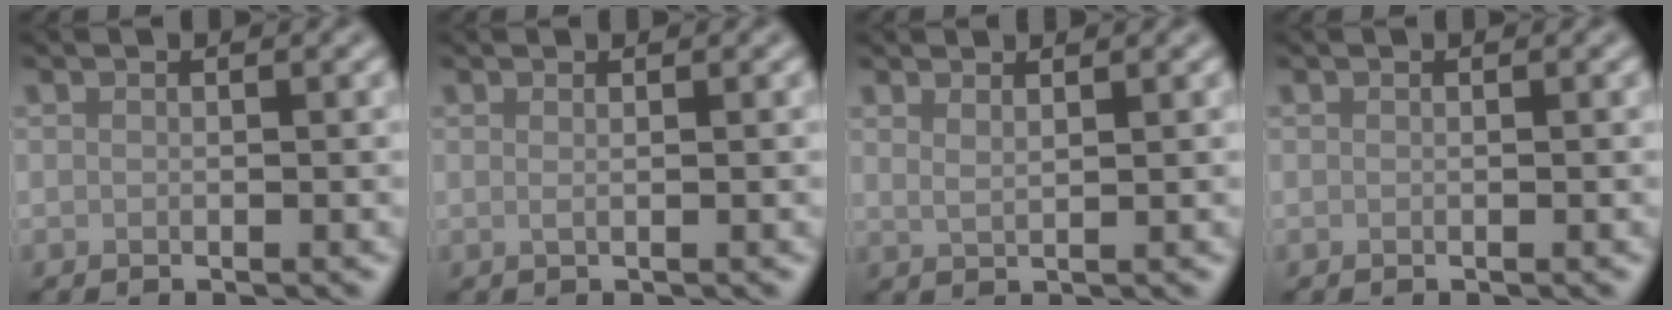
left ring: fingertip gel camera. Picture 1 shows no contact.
{"total": 0.8, "force": [0.0, 0.3, 0.7], "torque": [-0.009, -0.003, -0.006]}
{"total": 1.5, "force": [1.1, 0.5, 0.8], "torque": [-0.010, -0.002, 0.017]}
{"total": 0.0}